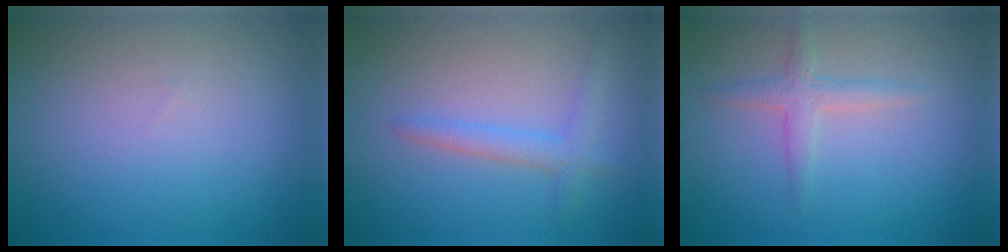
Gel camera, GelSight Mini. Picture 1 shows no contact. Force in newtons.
{"total": 2.1, "press": 2.1, "slide": 0.1}
{"total": 1.9, "press": 1.9, "slide": 0.1}